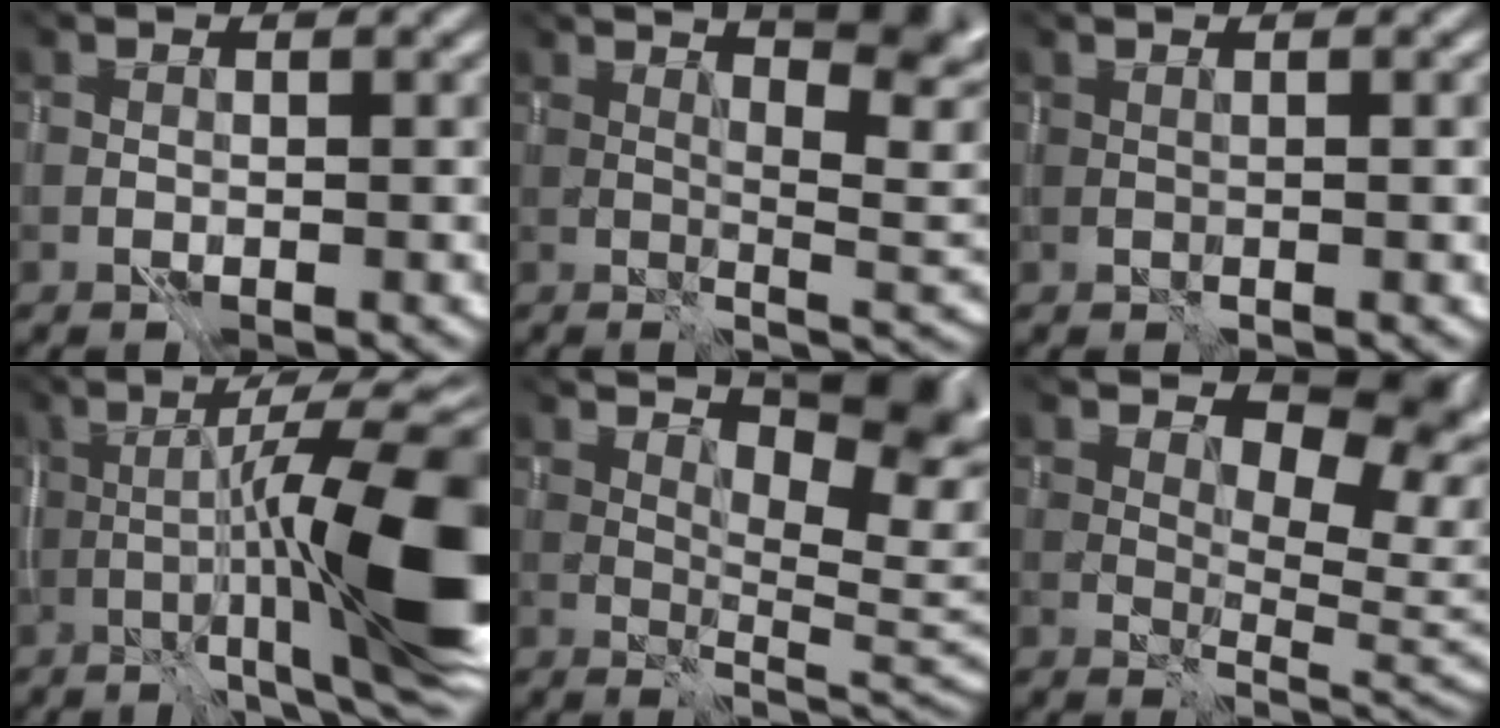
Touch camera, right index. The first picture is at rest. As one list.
[{"total": 6.8, "force": [3.3, 1.2, 5.8], "torque": [-0.060, 0.010, 0.062]}, {"total": 1.0, "force": [0.9, 0.2, 0.3], "torque": [-0.006, 0.000, 0.010]}, {"total": 12.8, "force": [-3.9, 0.6, 12.1], "torque": [-0.174, 0.010, -0.043]}, {"total": 7.4, "force": [4.5, 2.0, 5.6], "torque": [-0.078, -0.004, 0.091]}, {"total": 6.2, "force": [2.4, 2.8, 5.0], "torque": [-0.063, -0.014, 0.056]}]